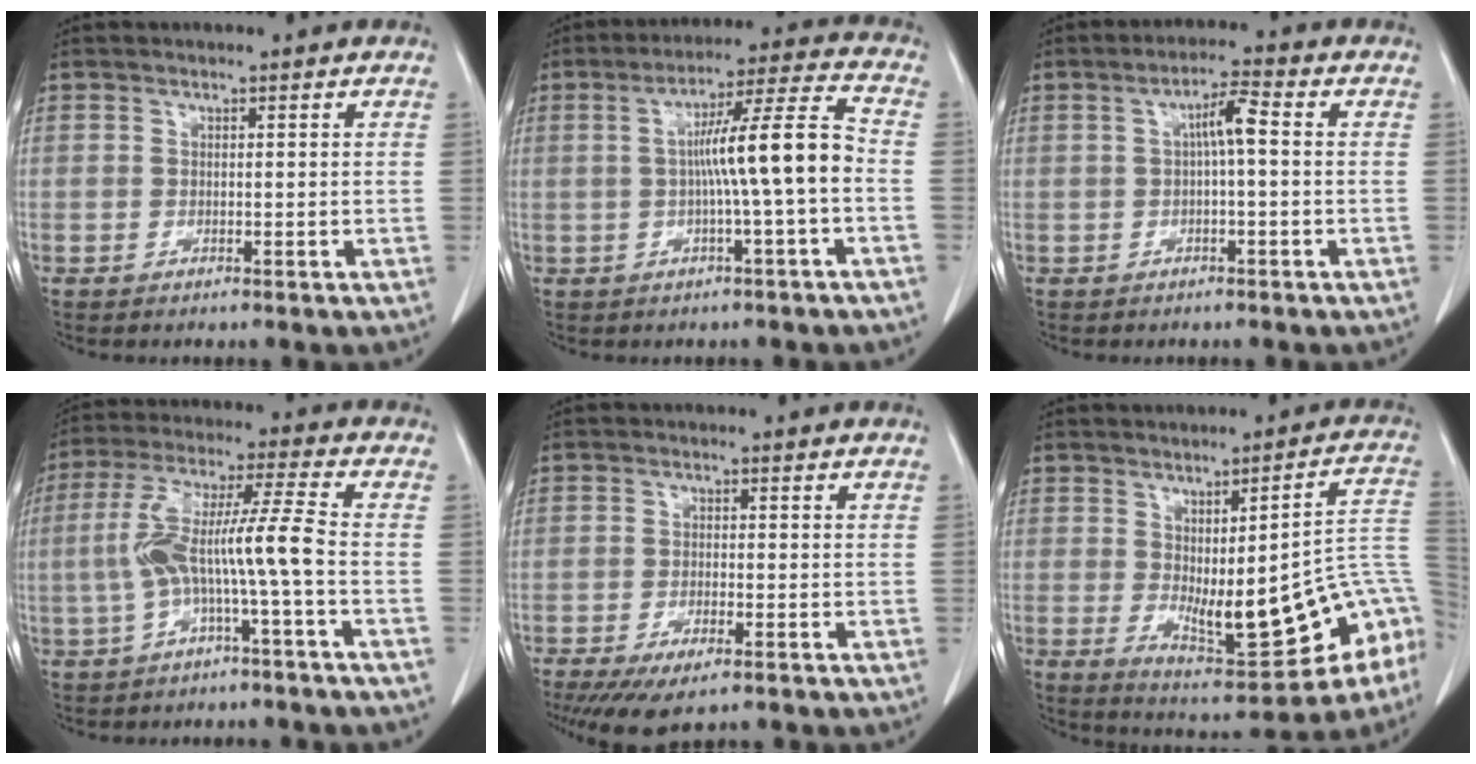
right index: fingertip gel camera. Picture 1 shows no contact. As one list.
[{"total": 10.1, "force": [-1.0, -0.7, 10.0], "torque": [-0.164, 0.020, -0.018]}, {"total": 4.1, "force": [0.3, 0.4, 4.0], "torque": [-0.069, 0.012, 0.004]}, {"total": 9.3, "force": [-2.0, -0.7, 9.0], "torque": [-0.182, 0.032, -0.035]}, {"total": 7.4, "force": [-4.8, 1.7, 5.4], "torque": [-0.090, -0.017, -0.079]}, {"total": 19.4, "force": [-5.0, 4.8, 18.1], "torque": [-0.168, 0.013, -0.047]}]